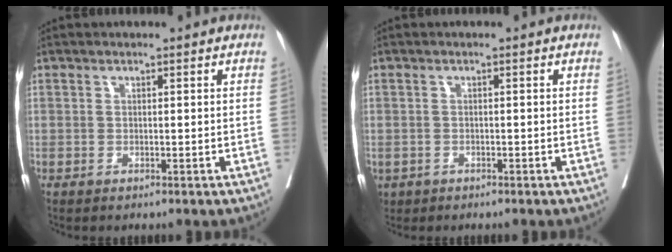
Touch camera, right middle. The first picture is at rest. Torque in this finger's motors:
{"motor_torque": [0.43, -0.28, 1.05, 0.21]}